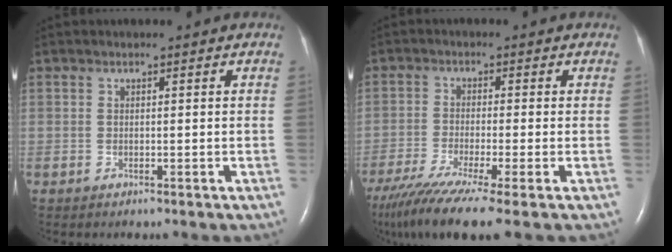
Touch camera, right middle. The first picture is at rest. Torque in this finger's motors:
{"motor_torque": [1.04, -0.99, 0.40, 0.13]}